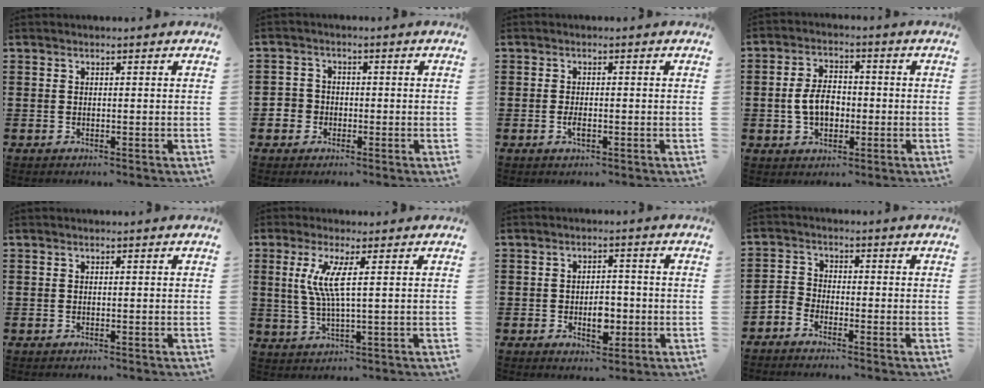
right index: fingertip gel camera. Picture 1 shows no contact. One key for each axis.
{"total": 2.6, "fx": -1.0, "fy": 2.4, "fz": 0.3, "tx": -0.018, "ty": 0.007, "tz": -0.024}
{"total": 1.7, "fx": -0.6, "fy": 0.6, "fz": 1.5, "tx": -0.036, "ty": -0.004, "tz": -0.014}
{"total": 5.7, "fx": -0.8, "fy": 3.6, "fz": 4.3, "tx": -0.089, "ty": 0.002, "tz": -0.022}
{"total": 0.0}
{"total": 6.1, "fx": 1.4, "fy": 0.4, "fz": 5.9, "tx": -0.132, "ty": -0.011, "tz": 0.017}
{"total": 4.4, "fx": -1.2, "fy": 2.6, "fz": 3.3, "tx": -0.053, "ty": 0.003, "tz": -0.022}
{"total": 2.4, "fx": -2.3, "fy": 0.5, "fz": 0.0, "tx": -0.006, "ty": 0.007, "tz": -0.049}